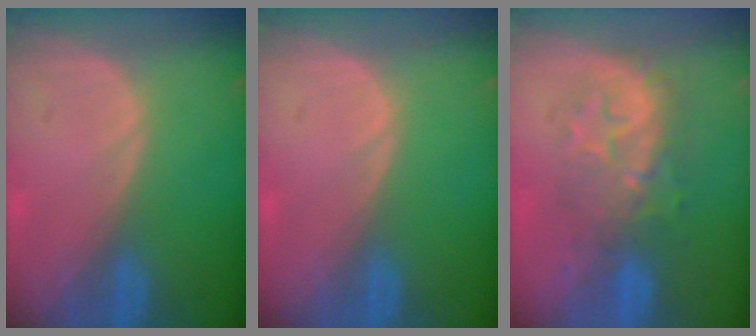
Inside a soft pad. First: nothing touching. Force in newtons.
{"total": 0.0}
{"total": 8.1, "press": 8.0, "slide": 1.1}